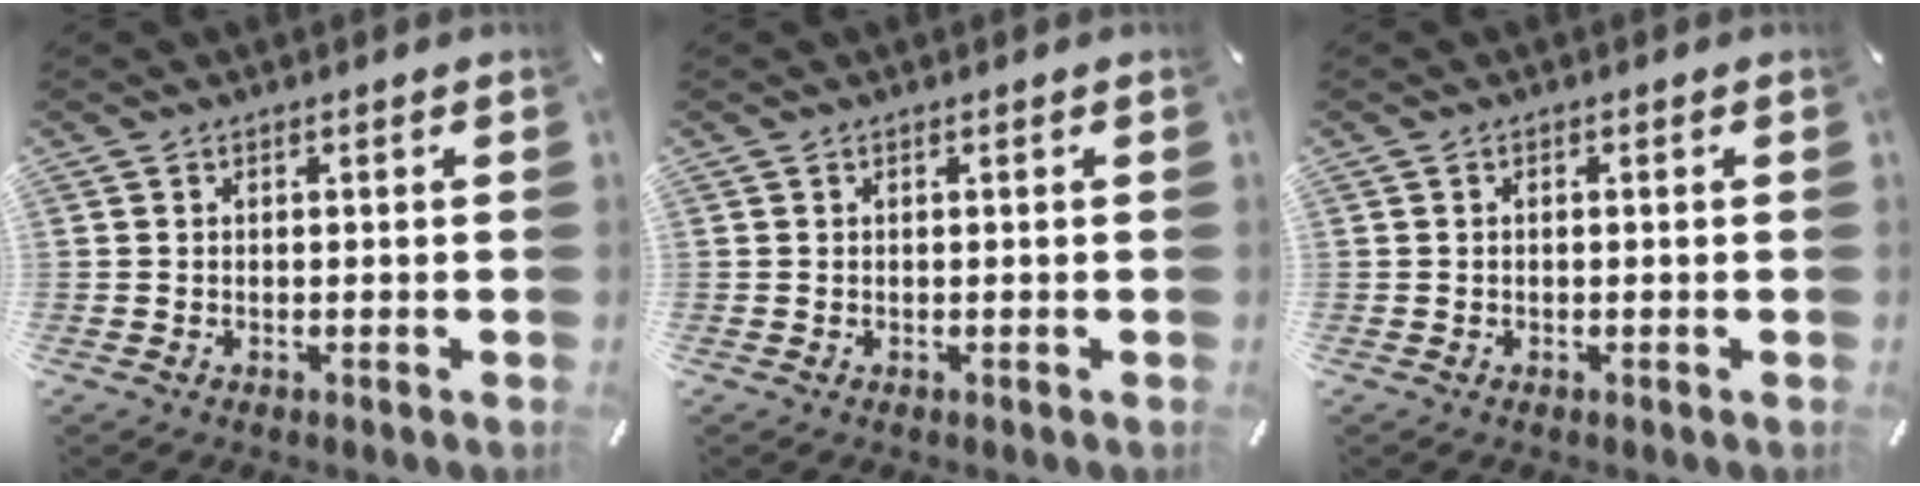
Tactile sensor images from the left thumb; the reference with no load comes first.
{"total": 0.0}
{"total": 0.0}